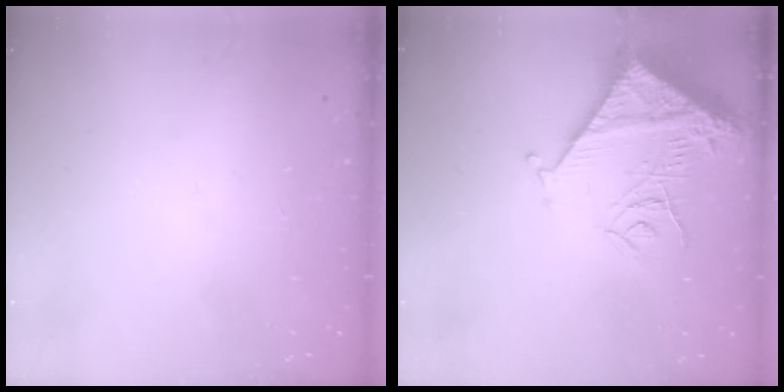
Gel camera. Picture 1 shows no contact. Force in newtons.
{"total": 14.6, "press": 14.5, "slide": 1.4}